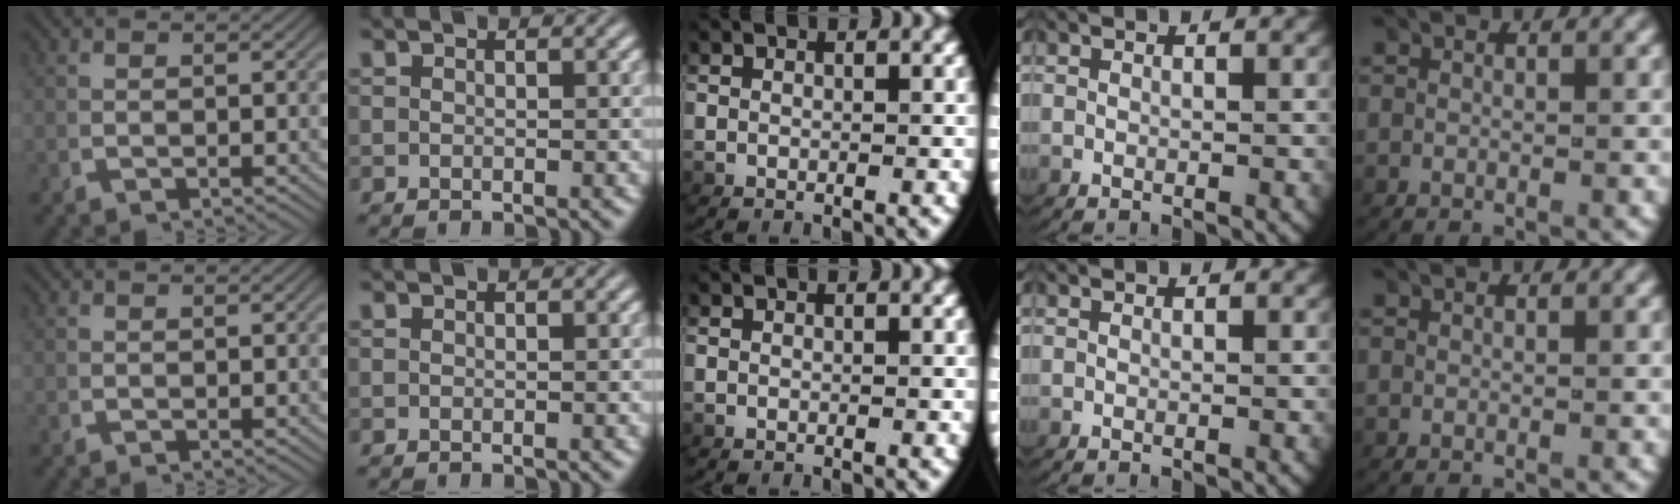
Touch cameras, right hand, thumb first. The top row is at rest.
{}